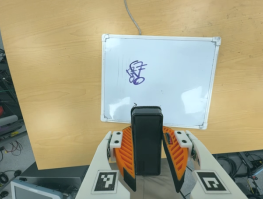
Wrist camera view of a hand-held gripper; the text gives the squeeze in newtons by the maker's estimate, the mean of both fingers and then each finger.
{"total": 5.8, "left": 4.7, "right": 7.0}